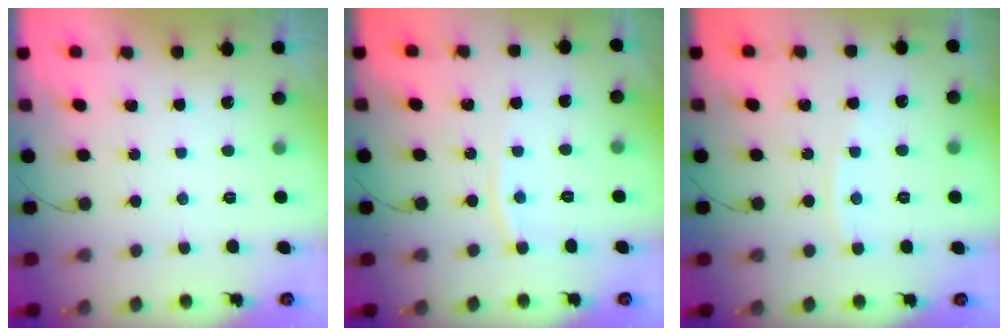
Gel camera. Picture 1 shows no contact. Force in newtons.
{"total": 3.8, "press": 3.8, "slide": 0.4}
{"total": 4.0, "press": 4.0, "slide": 0.5}